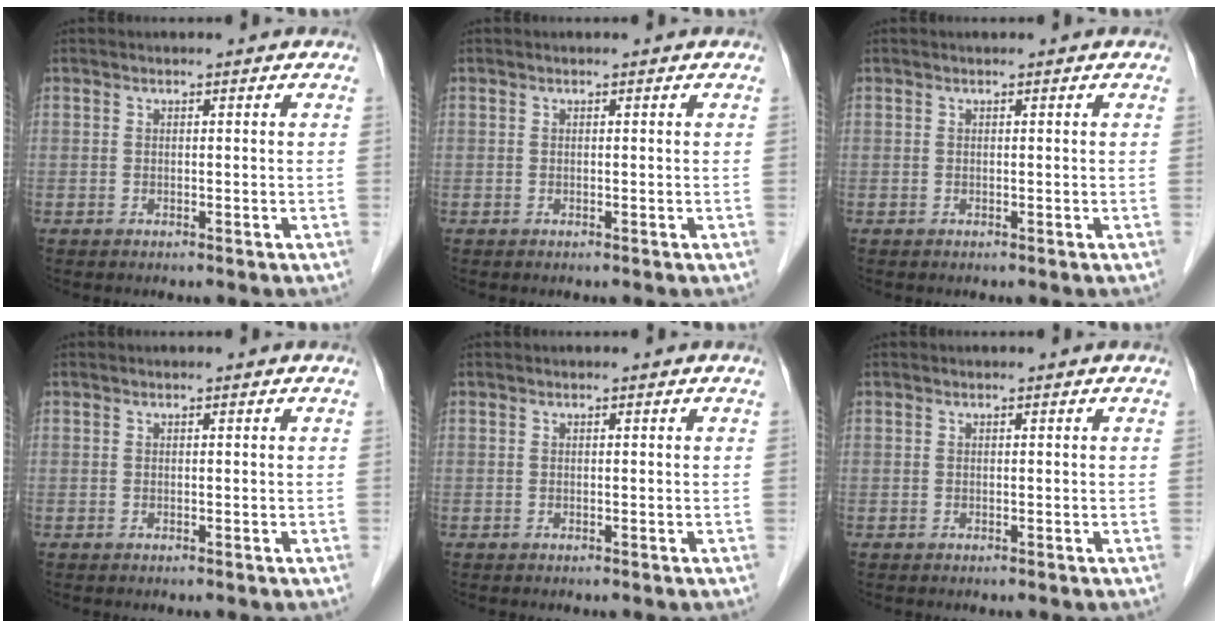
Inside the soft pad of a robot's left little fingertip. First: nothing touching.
{"total": 0.0}
{"total": 0.0}
{"total": 0.0}
{"total": 0.0}
{"total": 0.0}